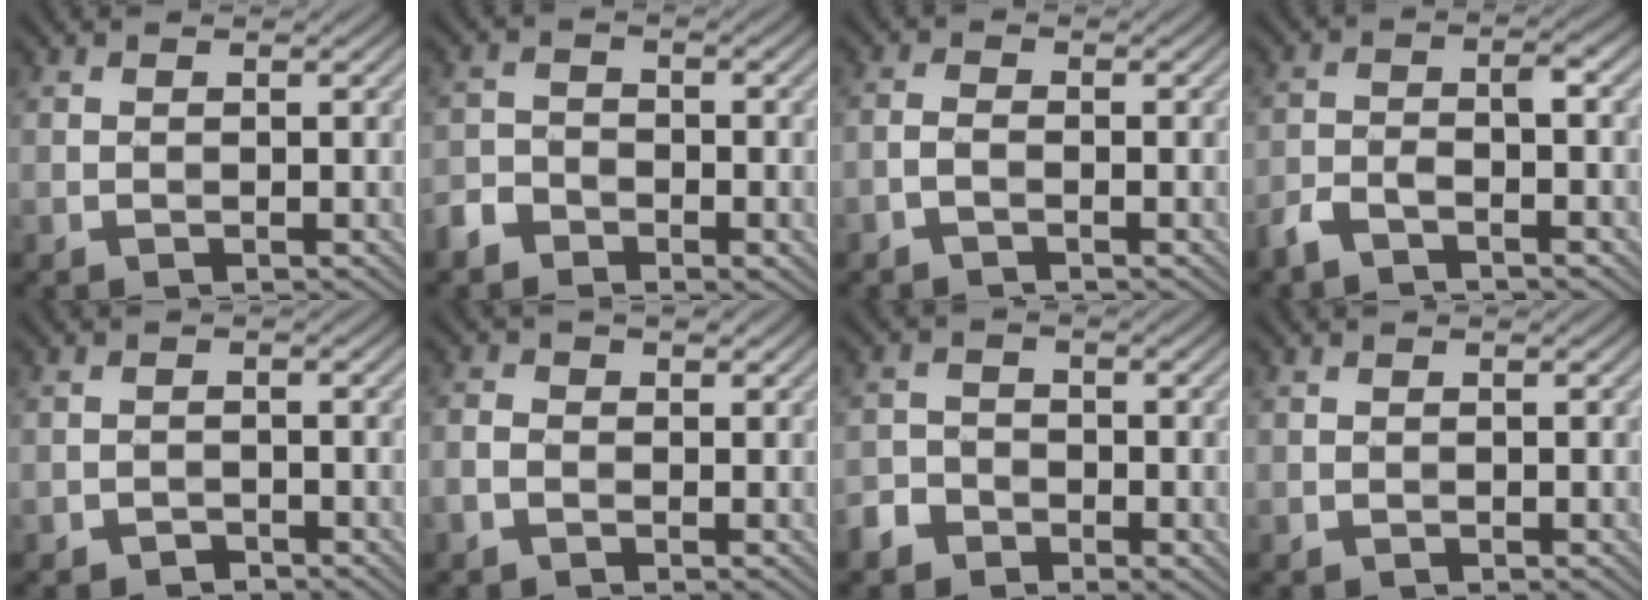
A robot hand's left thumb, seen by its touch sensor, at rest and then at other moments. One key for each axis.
{"total": 4.0, "fx": -2.6, "fy": 2.5, "fz": 1.7, "tx": -0.035, "ty": -0.004, "tz": -0.058}
{"total": 1.5, "fx": -1.0, "fy": 0.5, "fz": 1.0, "tx": -0.024, "ty": 0.002, "tz": -0.026}
{"total": 4.1, "fx": -2.7, "fy": 0.9, "fz": 3.0, "tx": -0.061, "ty": -0.001, "tz": -0.064}
{"total": 1.3, "fx": -1.1, "fy": 0.6, "fz": 0.3, "tx": -0.003, "ty": 0.001, "tz": -0.023}
{"total": 1.8, "fx": -0.7, "fy": 1.2, "fz": 1.1, "tx": -0.027, "ty": 0.003, "tz": -0.021}
{"total": 3.7, "fx": -2.3, "fy": 2.5, "fz": 1.4, "tx": -0.030, "ty": -0.005, "tz": -0.050}
{"total": 0.0}